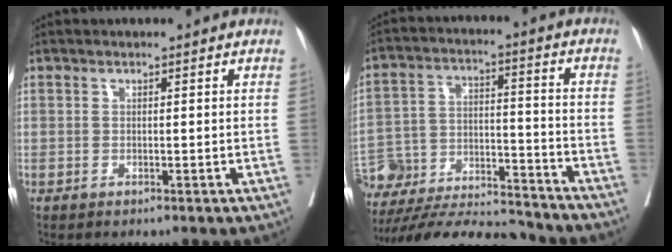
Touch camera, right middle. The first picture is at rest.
{"total": 22.2, "force": [-20.9, 3.2, 6.9], "torque": [-0.153, -0.008, -0.325]}